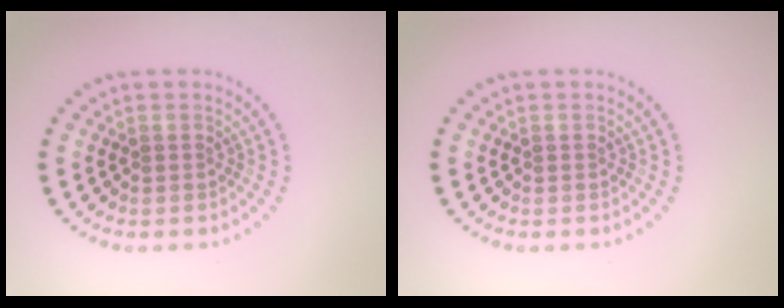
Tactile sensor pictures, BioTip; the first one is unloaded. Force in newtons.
{"total": 0.0}